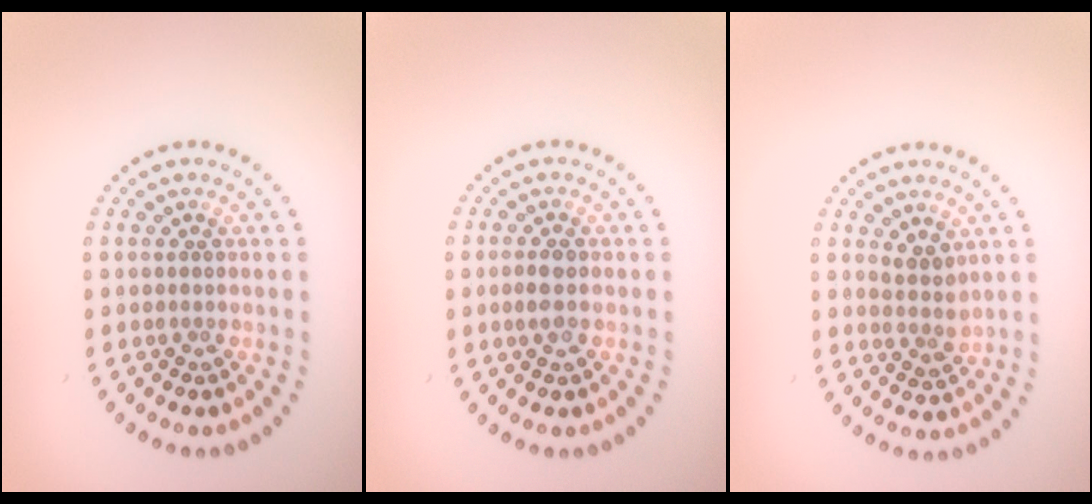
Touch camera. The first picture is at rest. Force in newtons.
{"total": 1.6, "press": 1.6, "slide": 0.1}
{"total": 1.8, "press": 1.5, "slide": 1.0}